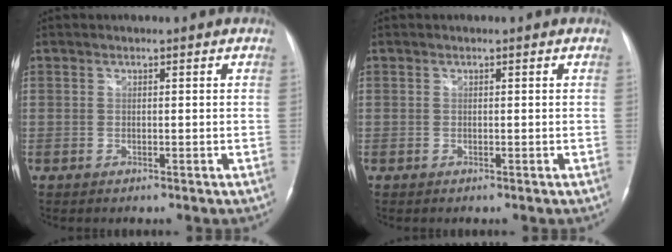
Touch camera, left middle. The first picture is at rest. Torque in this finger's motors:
{"motor_torque": [0.15, -0.27, -0.09, -0.01]}